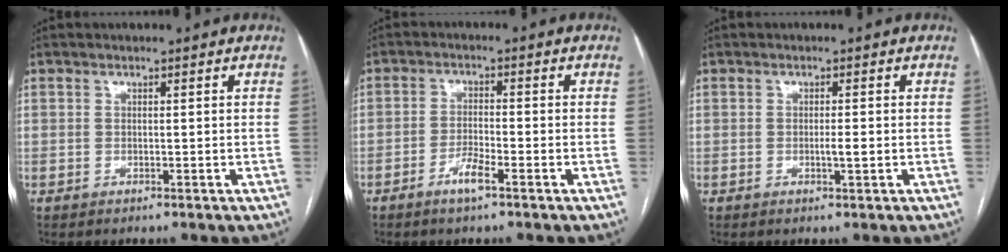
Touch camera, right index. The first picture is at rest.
{"total": 3.4, "force": [-2.2, 0.2, 2.5], "torque": [-0.050, 0.000, -0.047]}
{"total": 1.6, "force": [-0.3, 0.1, 1.6], "torque": [-0.030, -0.002, -0.006]}